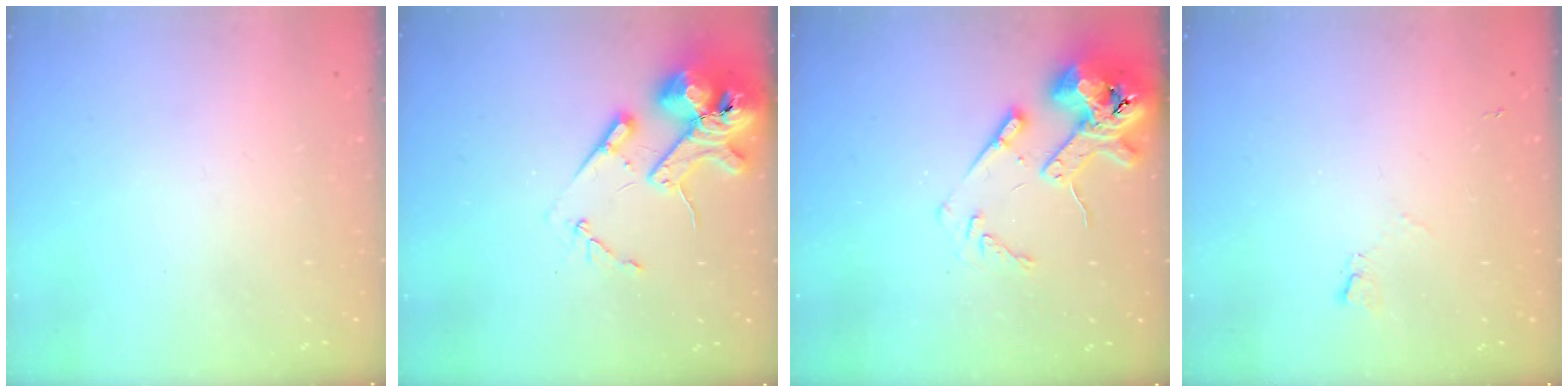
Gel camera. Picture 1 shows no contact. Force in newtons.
{"total": 14.7, "press": 14.5, "slide": 2.0}
{"total": 14.4, "press": 14.3, "slide": 2.0}
{"total": 4.2, "press": 4.1, "slide": 0.7}